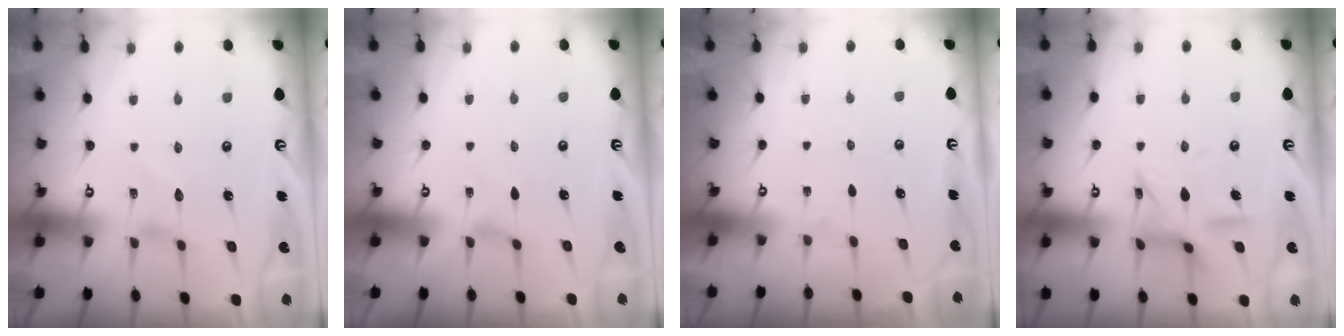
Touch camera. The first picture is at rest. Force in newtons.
{"total": 0.0}
{"total": 0.0}
{"total": 11.2, "press": 11.1, "slide": 1.0}